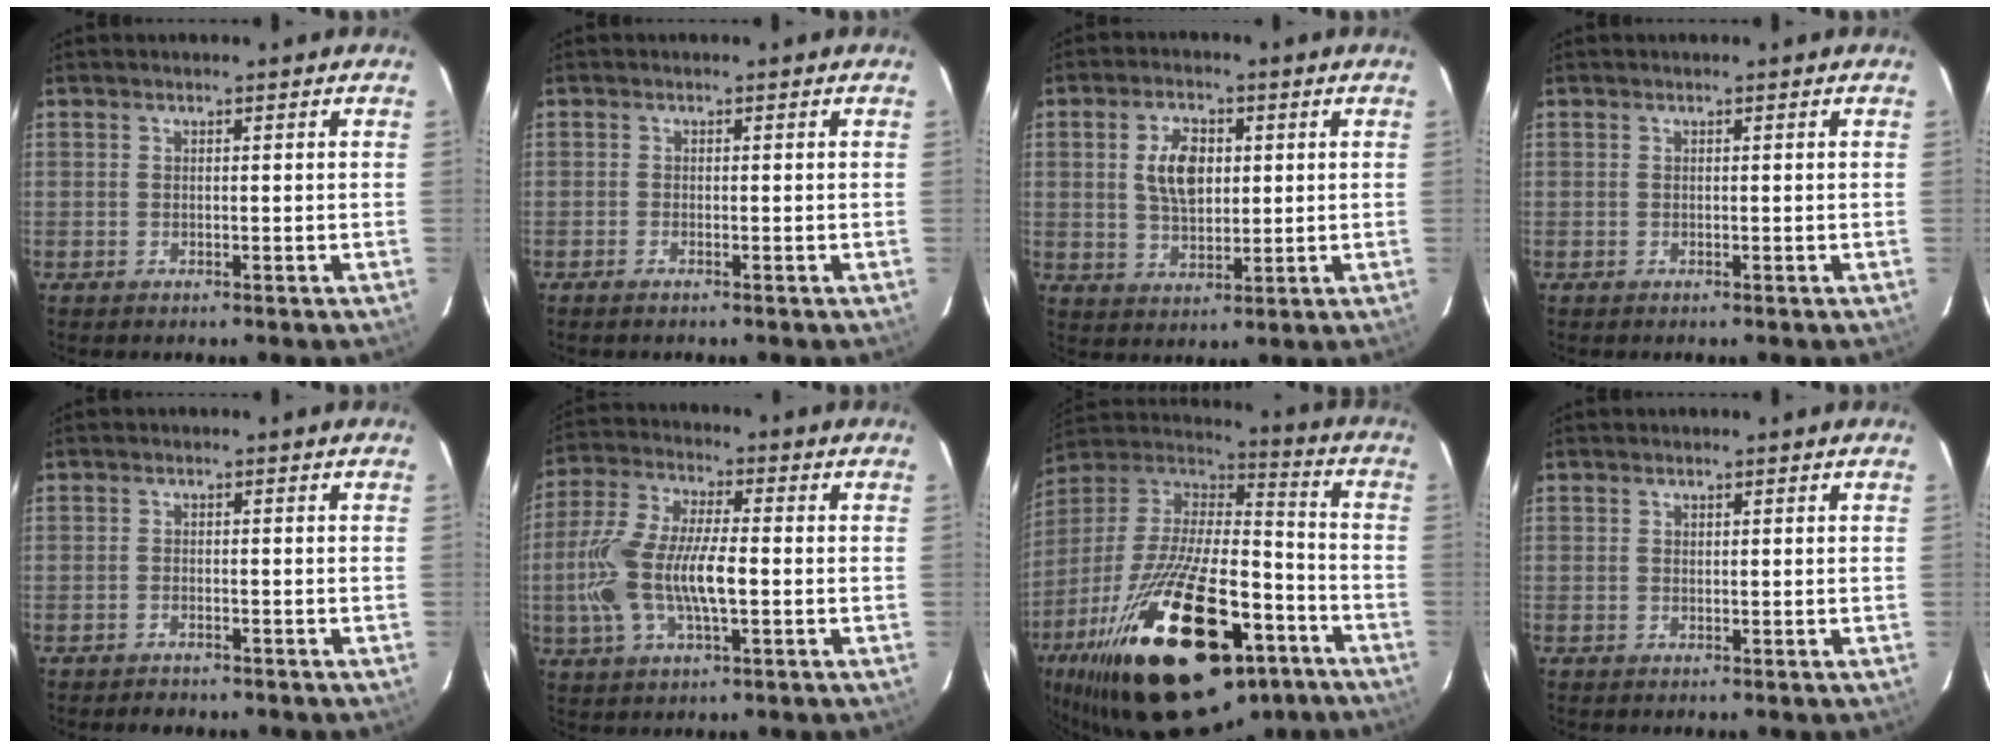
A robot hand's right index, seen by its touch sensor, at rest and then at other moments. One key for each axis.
{"total": 0.8, "fx": -0.7, "fy": 0.1, "fz": 0.4, "tx": -0.012, "ty": 0.000, "tz": -0.015}
{"total": 7.8, "fx": 1.5, "fy": 4.5, "fz": 6.2, "tx": -0.117, "ty": 0.009, "tz": 0.033}
{"total": 0.0}
{"total": 2.5, "fx": -2.2, "fy": 1.0, "fz": 0.7, "tx": -0.022, "ty": -0.003, "tz": -0.034}
{"total": 14.9, "fx": -2.2, "fy": 5.4, "fz": 13.7, "tx": -0.290, "ty": 0.001, "tz": -0.044}
{"total": 36.2, "fx": -20.3, "fy": 15.4, "fz": 25.8, "tx": -0.479, "ty": -0.022, "tz": -0.311}
{"total": 0.0}